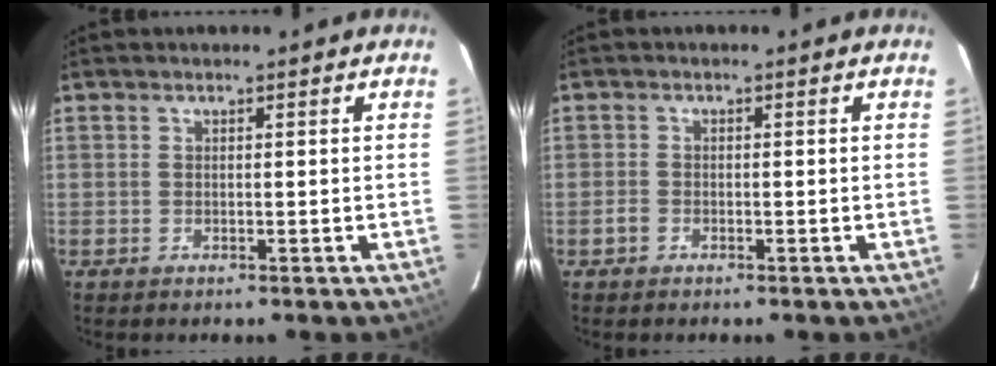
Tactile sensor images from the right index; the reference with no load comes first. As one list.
[{"total": 1.4, "force": [-0.9, 1.0, 0.2], "torque": [-0.004, 0.004, -0.016]}]